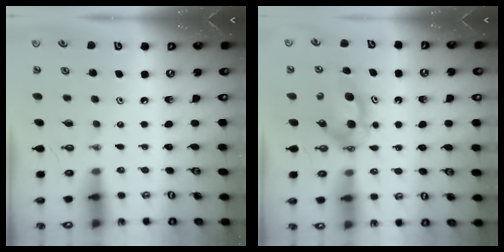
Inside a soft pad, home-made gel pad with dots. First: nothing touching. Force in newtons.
{"total": 5.8, "press": 5.6, "slide": 1.5}